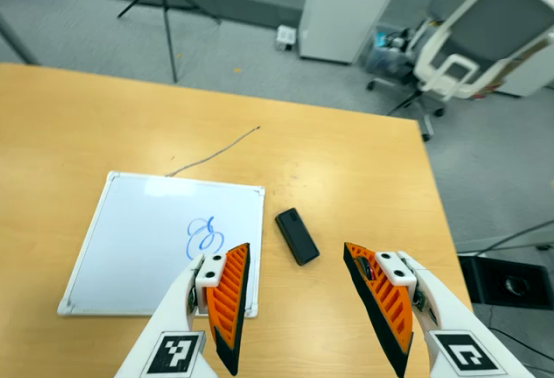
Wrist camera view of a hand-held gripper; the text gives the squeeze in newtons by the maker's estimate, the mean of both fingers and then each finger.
{"total": 0.0}